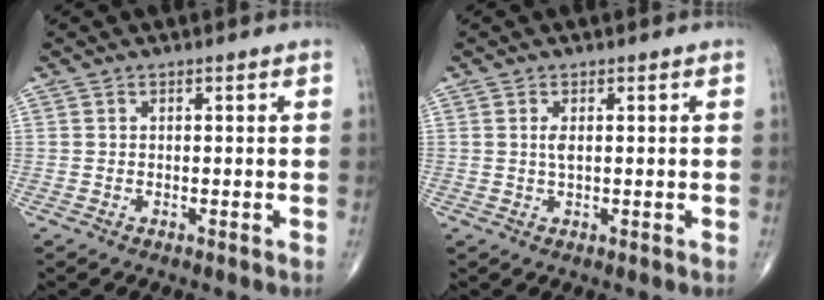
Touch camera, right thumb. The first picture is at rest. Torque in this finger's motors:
{"motor_torque": [-0.21, 0.75, 0.05, -0.19, 0.00]}